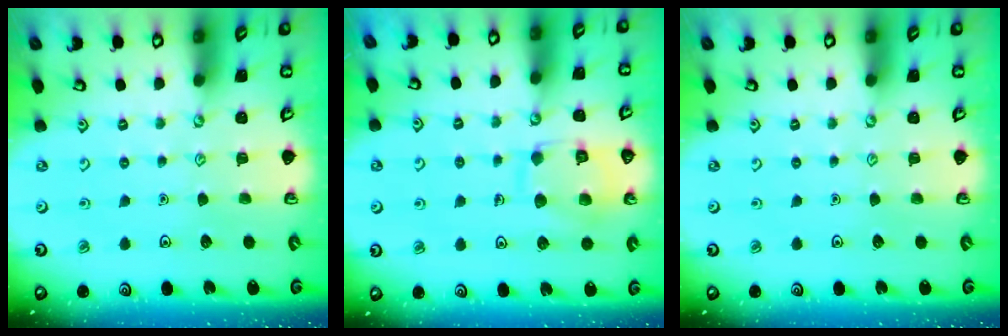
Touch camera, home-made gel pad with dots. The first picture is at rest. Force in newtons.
{"total": 11.9, "press": 11.9, "slide": 0.9}
{"total": 0.0}